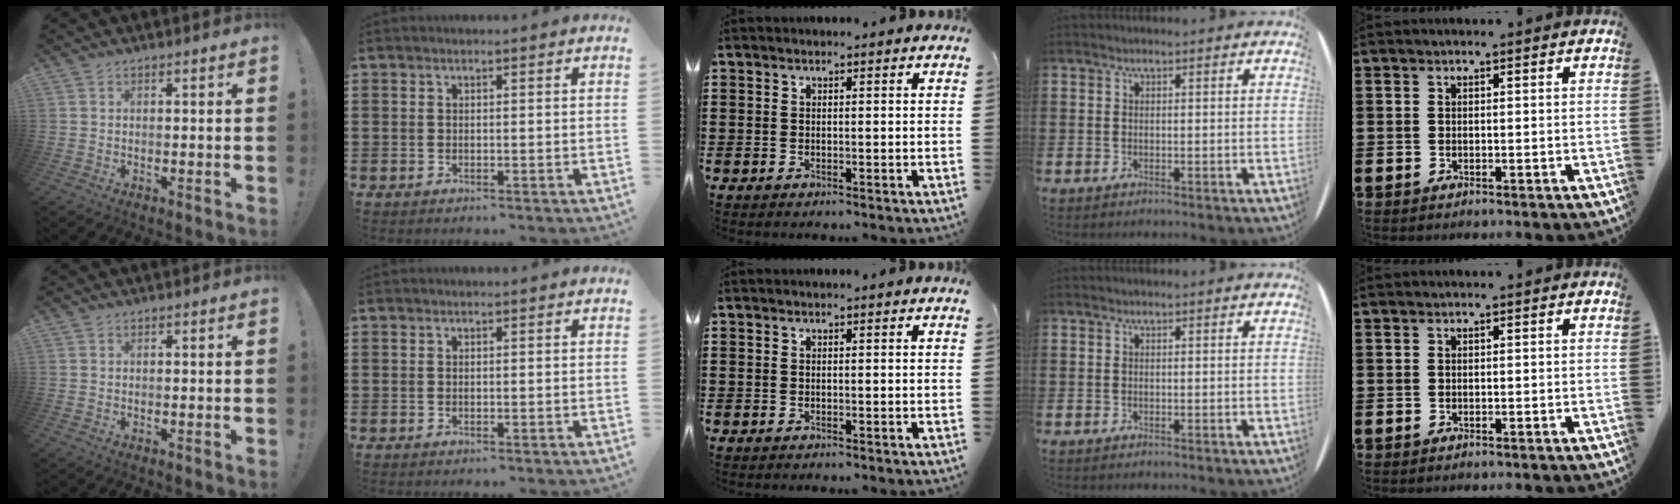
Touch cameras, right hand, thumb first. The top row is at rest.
{}